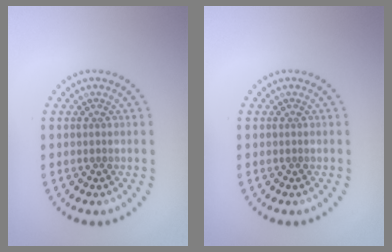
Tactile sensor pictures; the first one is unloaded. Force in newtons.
{"total": 0.0}